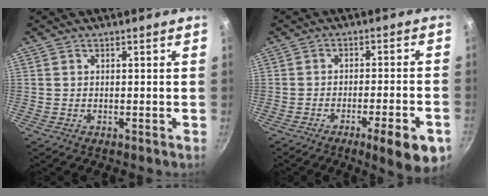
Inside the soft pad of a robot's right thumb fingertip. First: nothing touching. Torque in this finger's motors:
{"motor_torque": [0.59, -0.17, 0.04, -0.05, 0.05]}